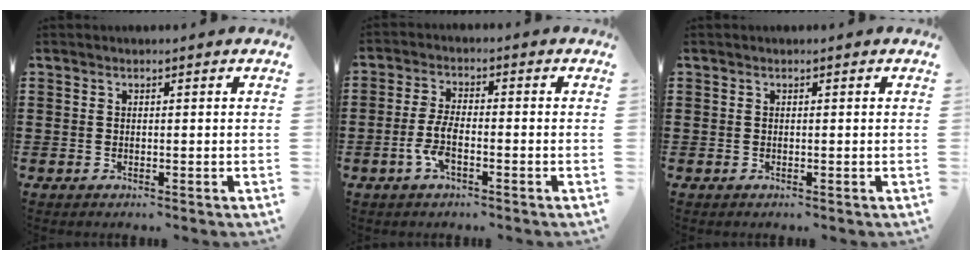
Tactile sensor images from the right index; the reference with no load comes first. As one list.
[{"total": 4.9, "force": [-1.8, 1.7, 4.2], "torque": [-0.100, -0.001, -0.042]}, {"total": 0.0}]